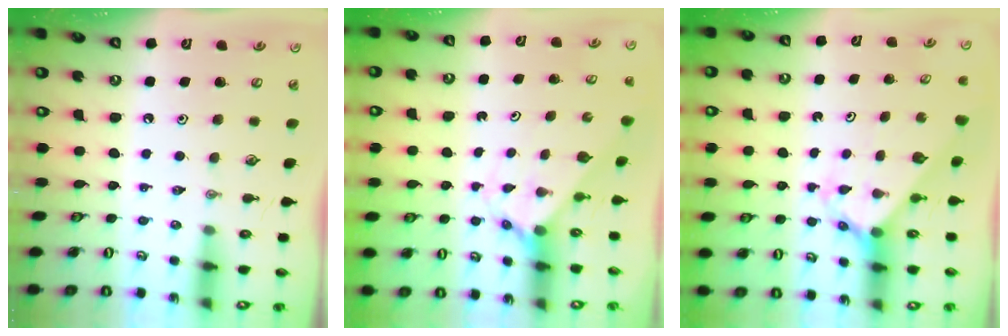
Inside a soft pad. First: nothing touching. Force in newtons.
{"total": 2.6, "press": 2.6, "slide": 0.3}
{"total": 2.6, "press": 2.6, "slide": 0.2}